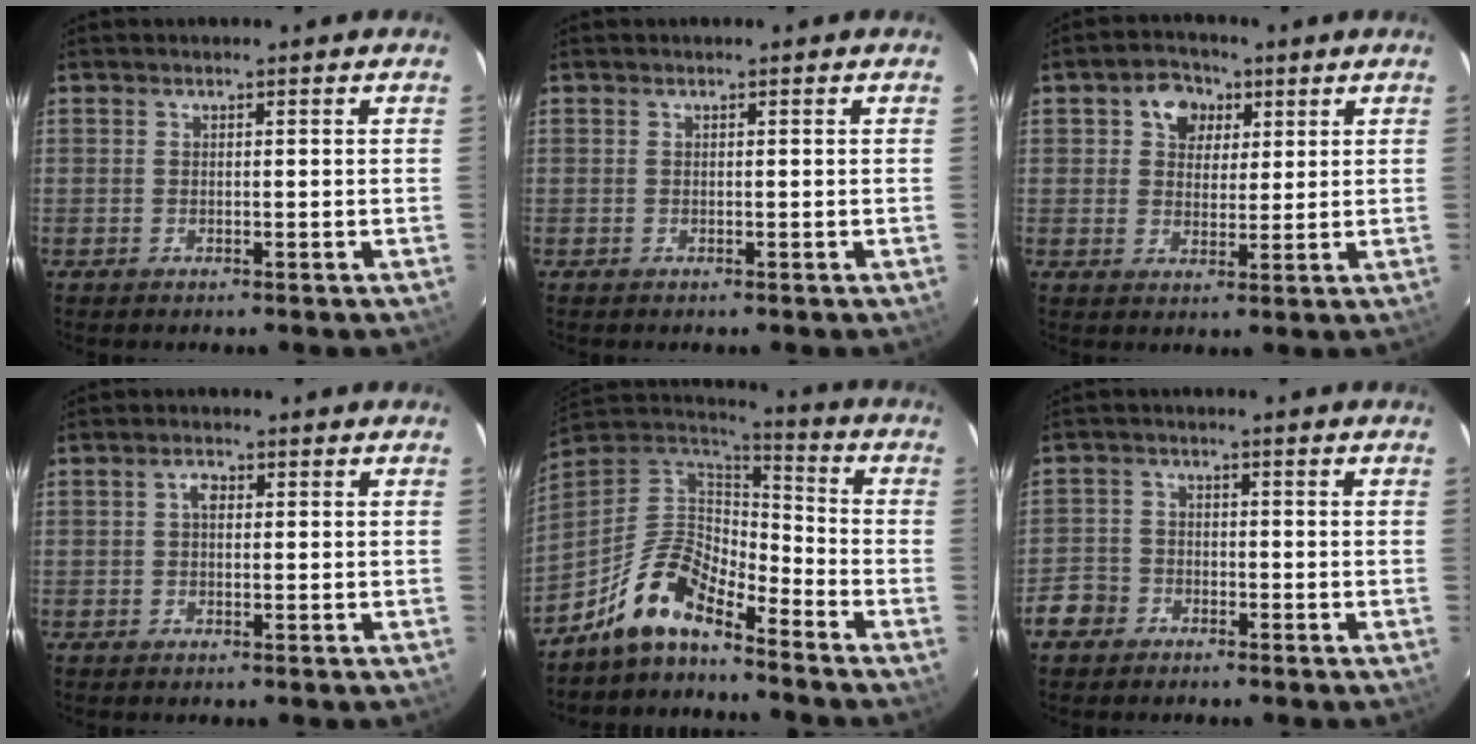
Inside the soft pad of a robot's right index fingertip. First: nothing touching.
{"total": 0.0}
{"total": 6.3, "force": [2.6, 5.1, 2.5], "torque": [-0.036, 0.014, 0.044]}
{"total": 1.6, "force": [0.3, 1.1, 1.2], "torque": [-0.022, 0.008, 0.002]}
{"total": 11.8, "force": [-9.5, 3.7, 6.0], "torque": [-0.129, 0.019, -0.194]}
{"total": 5.4, "force": [-3.4, 4.2, 0.9], "torque": [-0.020, 0.017, -0.067]}